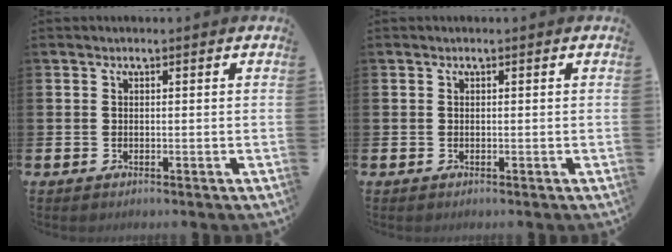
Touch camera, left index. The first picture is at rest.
{"total": 0.0}